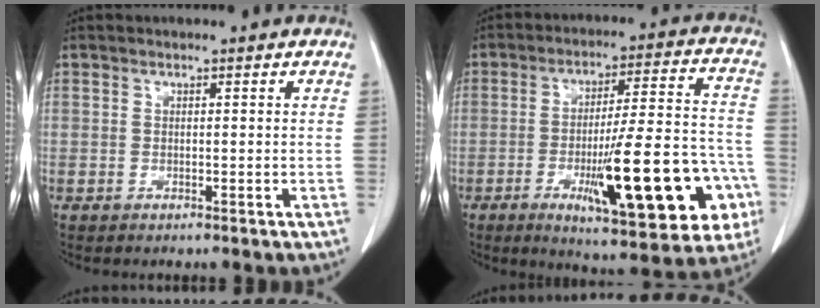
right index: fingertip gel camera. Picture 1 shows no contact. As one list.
[{"total": 21.9, "force": [-7.4, 4.0, 20.2], "torque": [-0.255, 0.007, -0.095]}]